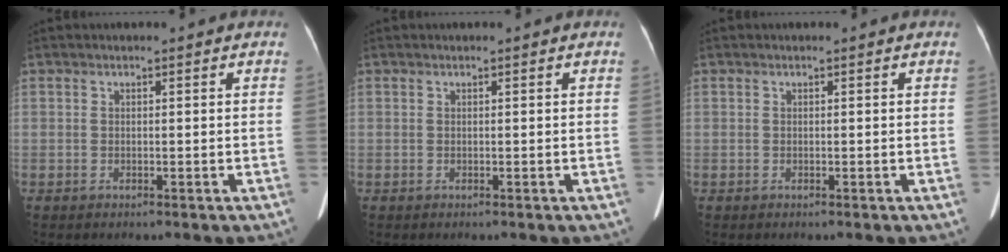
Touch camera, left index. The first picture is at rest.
{"total": 0.0}
{"total": 0.0}